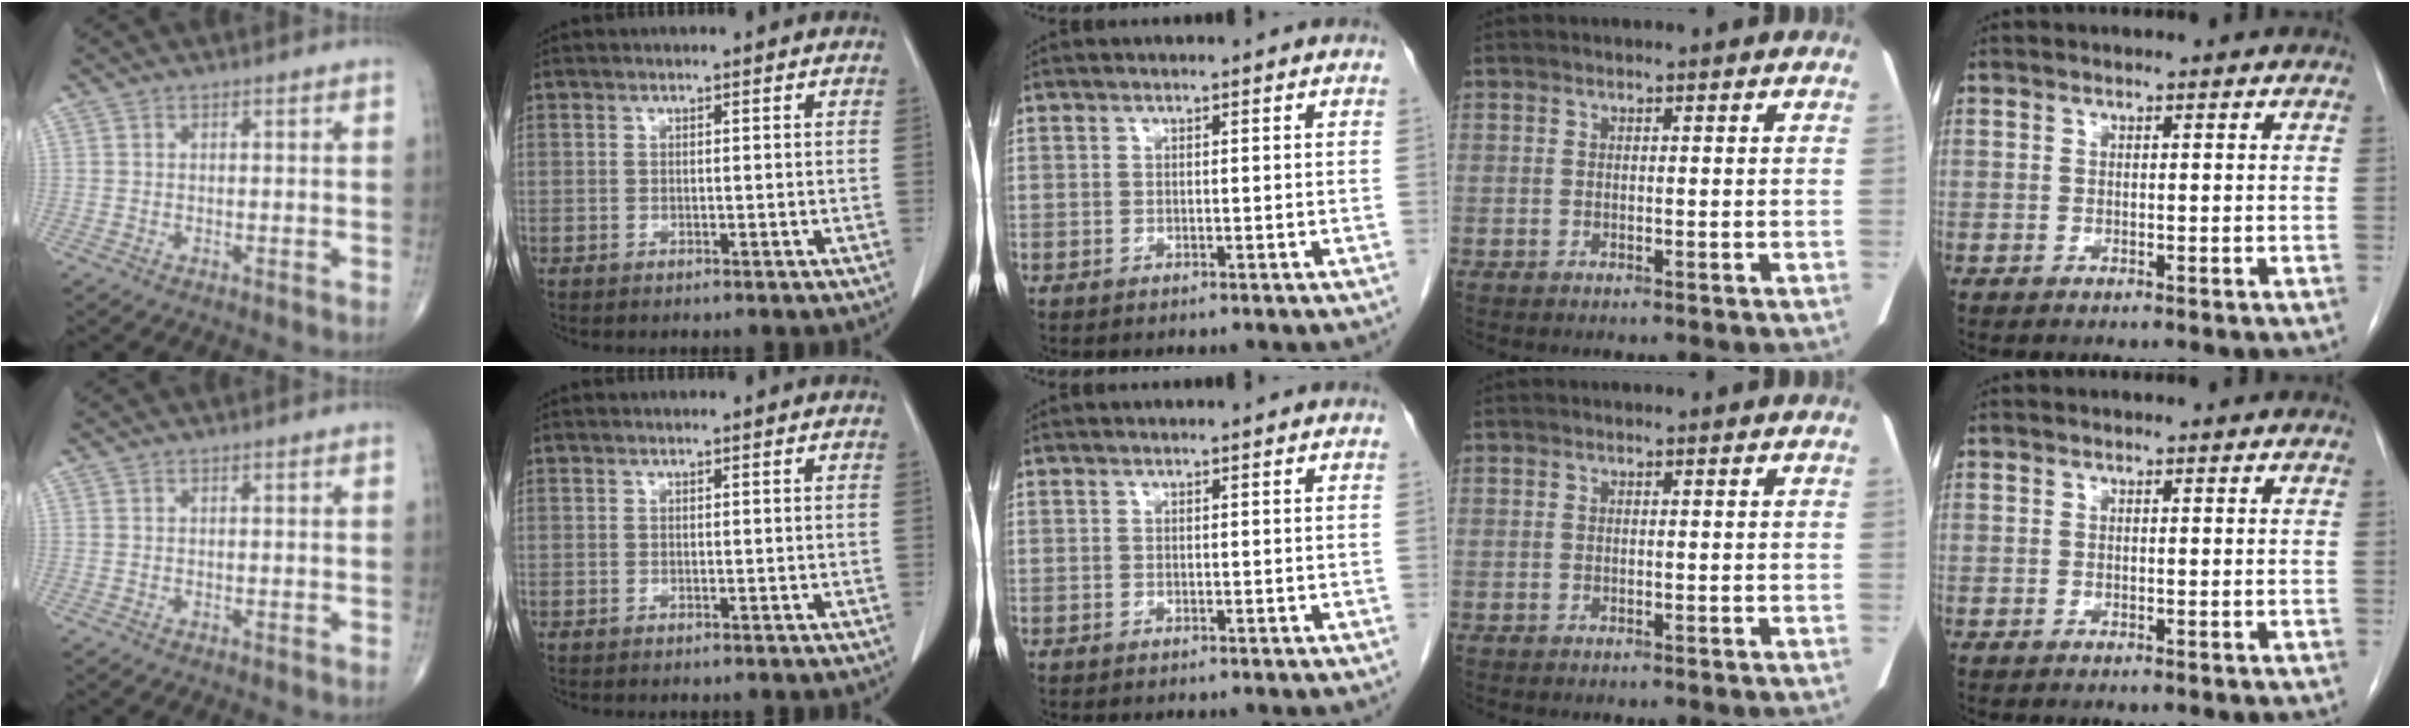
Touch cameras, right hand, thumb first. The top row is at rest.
{}